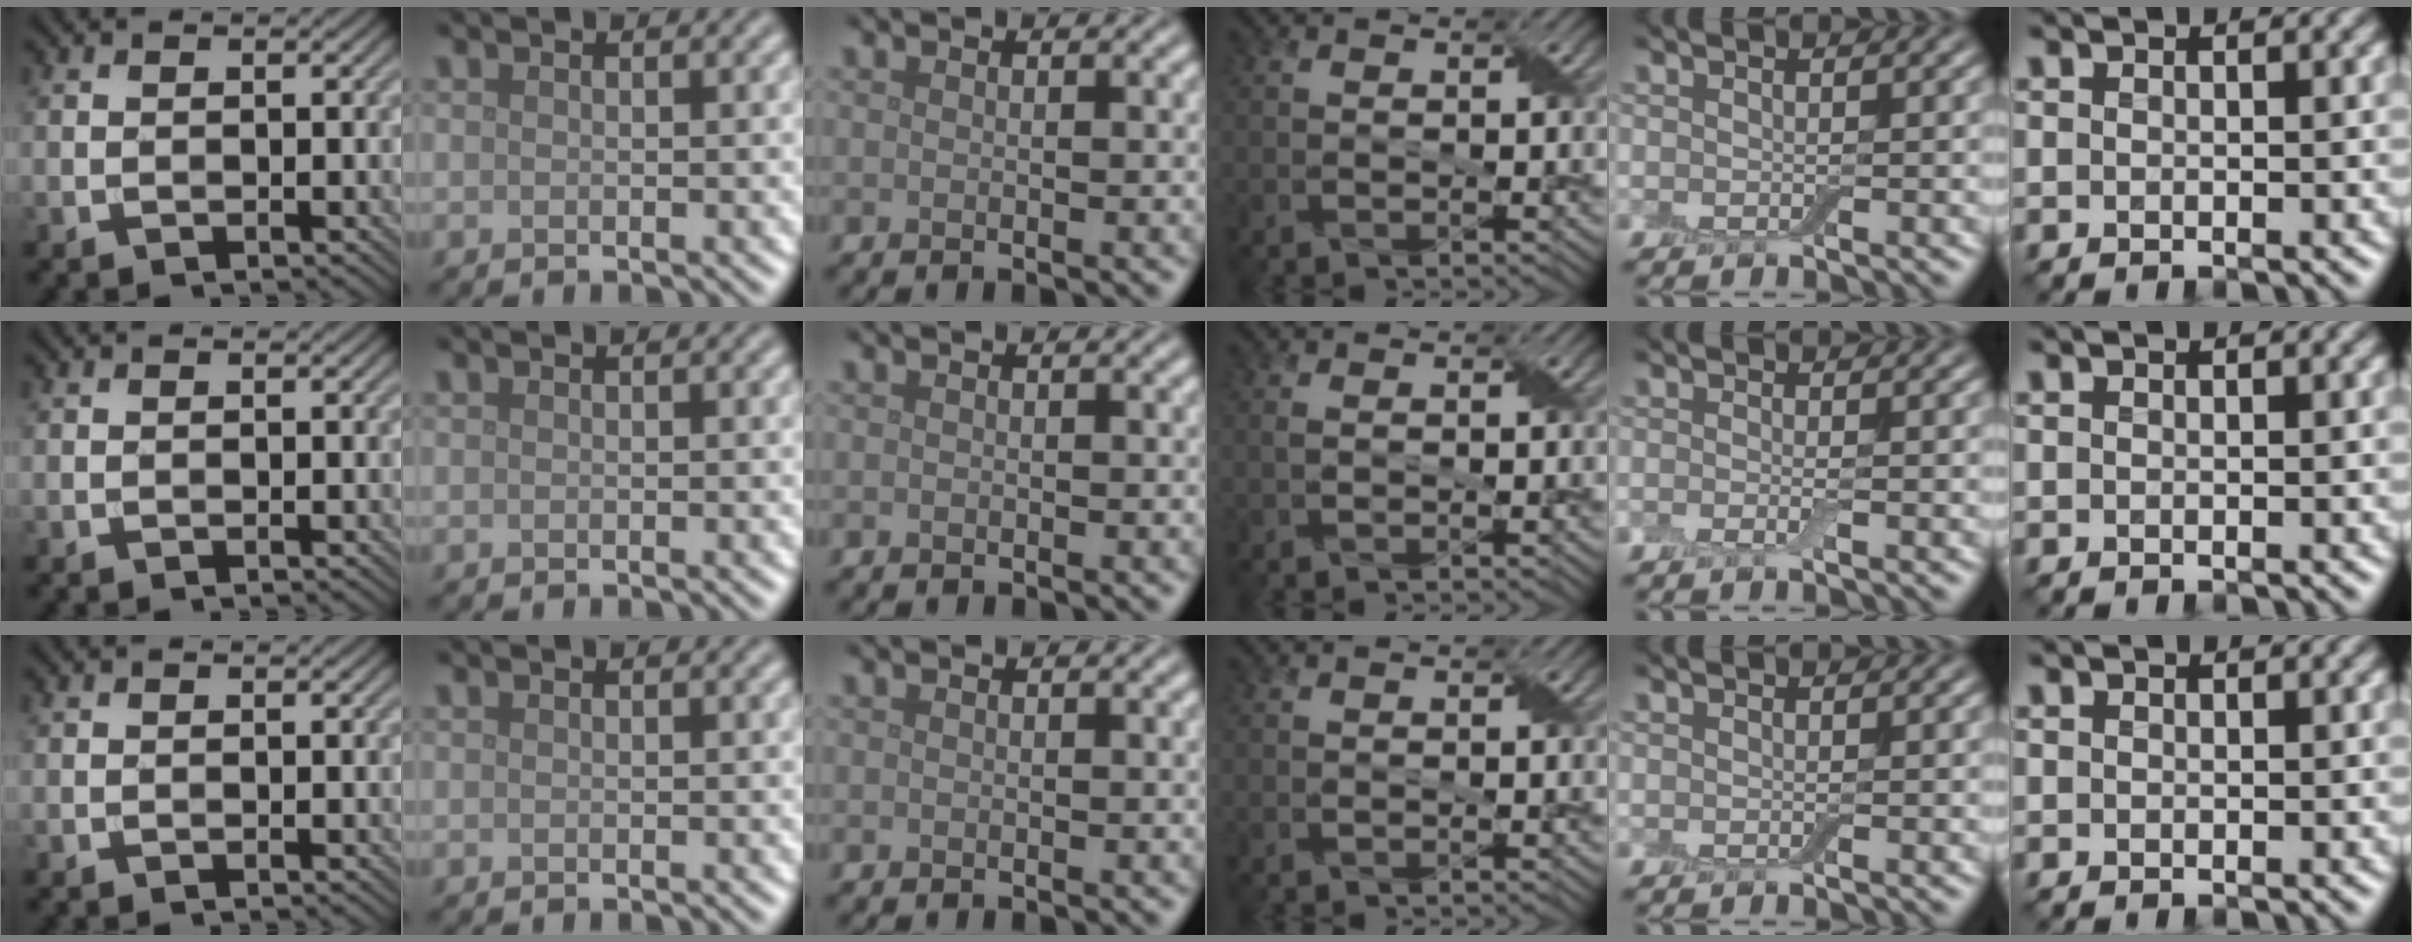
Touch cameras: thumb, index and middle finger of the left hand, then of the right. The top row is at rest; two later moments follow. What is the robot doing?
{"motion": "fold", "object": "cloth"}